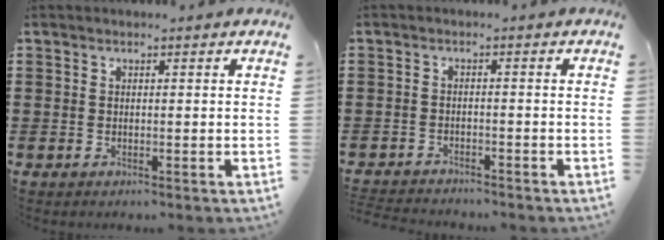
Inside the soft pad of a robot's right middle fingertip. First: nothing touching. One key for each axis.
{"total": 2.3, "fx": -2.2, "fy": 0.3, "fz": -0.1, "tx": -0.004, "ty": 0.000, "tz": -0.050}